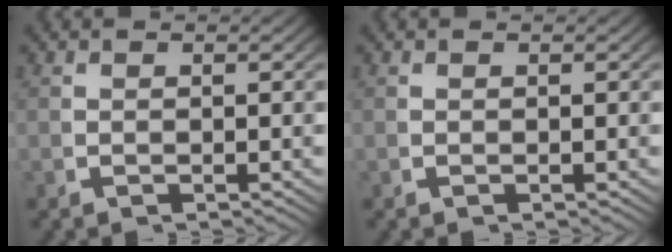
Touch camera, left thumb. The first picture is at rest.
{"total": 0.0}